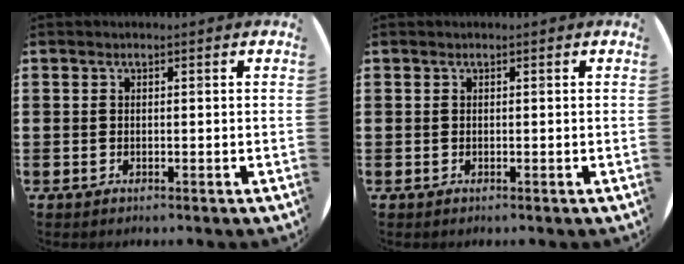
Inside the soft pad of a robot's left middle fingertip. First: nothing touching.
{"total": 0.0}